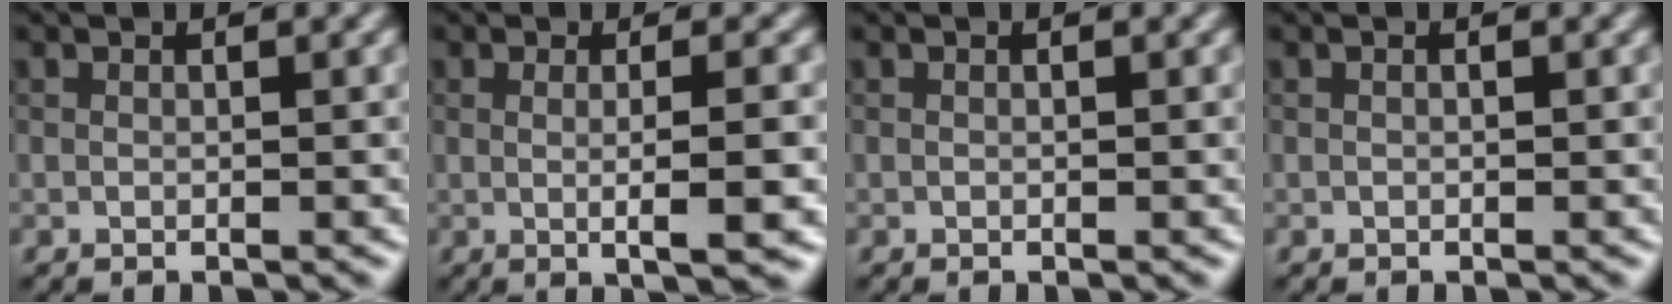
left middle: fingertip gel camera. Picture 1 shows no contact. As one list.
[{"total": 4.5, "force": [-0.9, 0.7, 4.3], "torque": [-0.065, 0.004, -0.005]}, {"total": 0.0}, {"total": 0.0}]